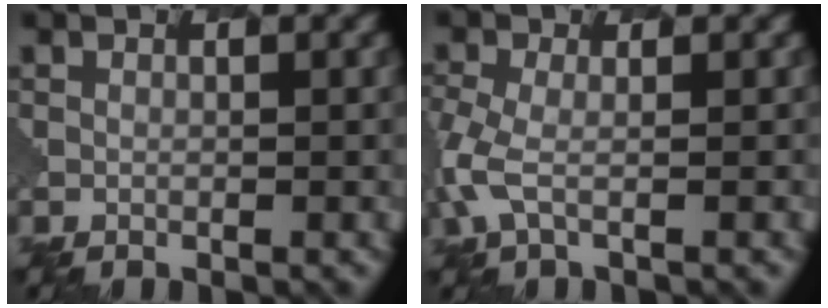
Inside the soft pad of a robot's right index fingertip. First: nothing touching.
{"total": 3.0, "force": [-1.1, 0.9, 2.6], "torque": [-0.082, -0.004, -0.025]}